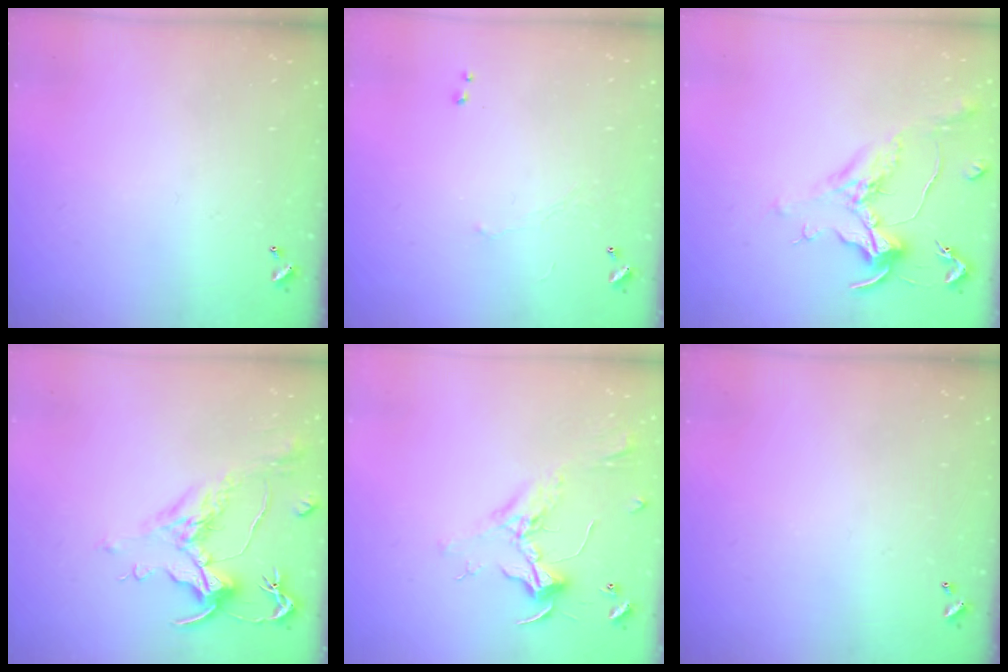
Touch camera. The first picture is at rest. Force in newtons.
{"total": 0.7, "press": 0.3, "slide": 0.6}
{"total": 1.4, "press": 0.6, "slide": 1.3}
{"total": 1.6, "press": 0.7, "slide": 1.4}
{"total": 2.5, "press": 2.3, "slide": 0.8}
{"total": 0.0}